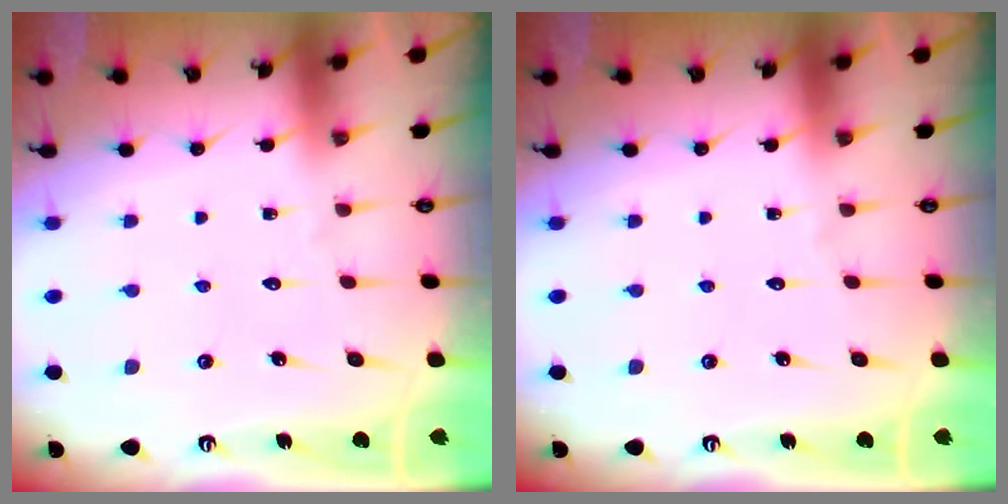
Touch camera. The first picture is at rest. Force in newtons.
{"total": 0.0}